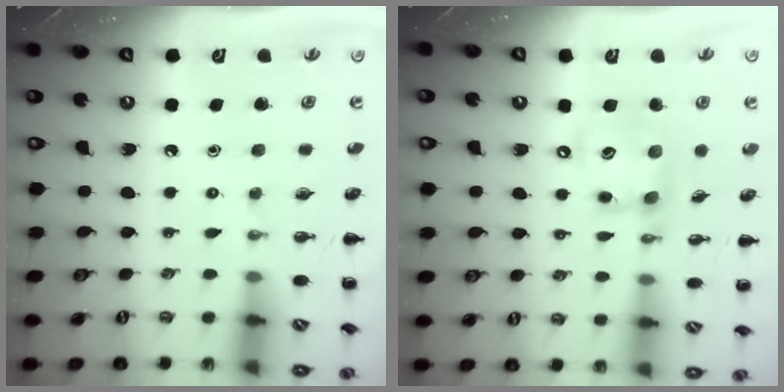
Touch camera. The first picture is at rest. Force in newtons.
{"total": 12.7, "press": 12.5, "slide": 2.0}